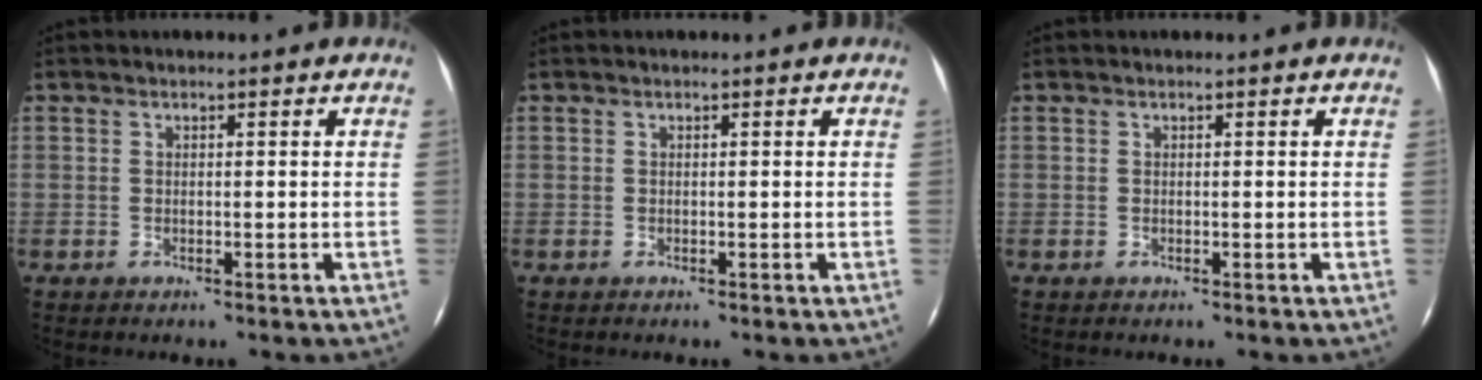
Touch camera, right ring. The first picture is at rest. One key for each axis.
{"total": 0.0}
{"total": 0.0}